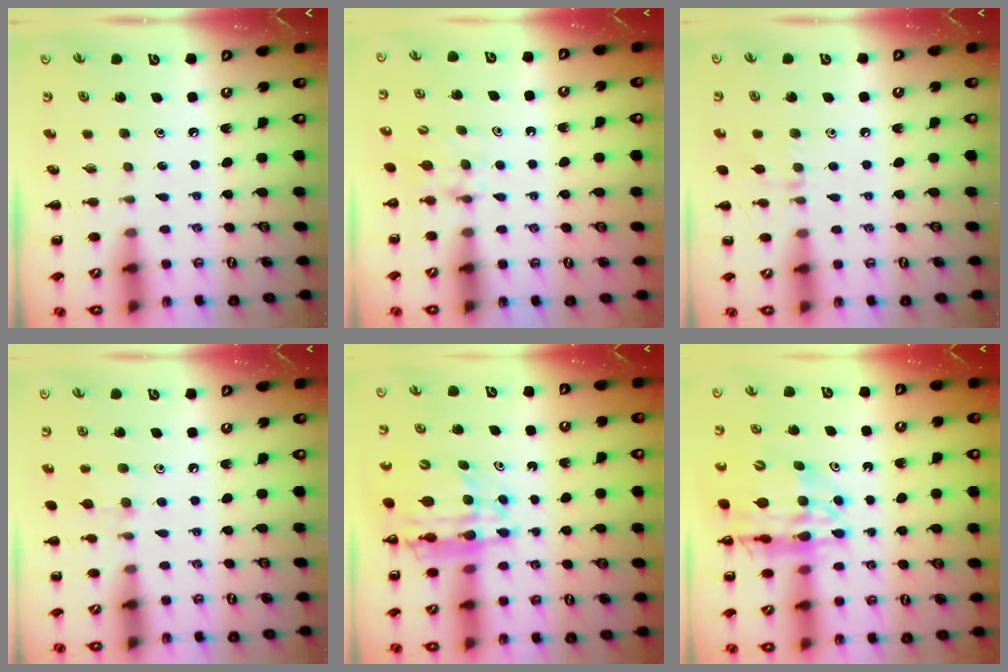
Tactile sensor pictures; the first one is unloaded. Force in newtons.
{"total": 5.2, "press": 4.9, "slide": 1.4}
{"total": 6.8, "press": 6.4, "slide": 2.3}
{"total": 8.1, "press": 7.9, "slide": 1.9}
{"total": 13.5, "press": 12.9, "slide": 3.8}
{"total": 16.7, "press": 16.2, "slide": 4.2}